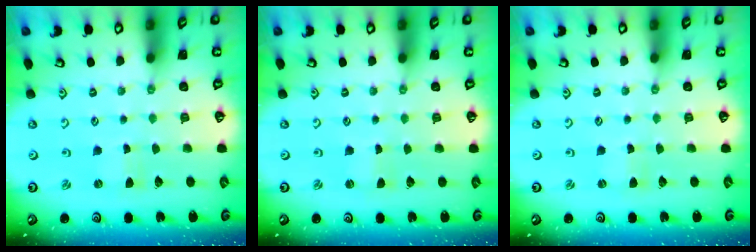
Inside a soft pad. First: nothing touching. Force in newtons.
{"total": 0.0}
{"total": 1.1, "press": 1.1, "slide": 0.2}